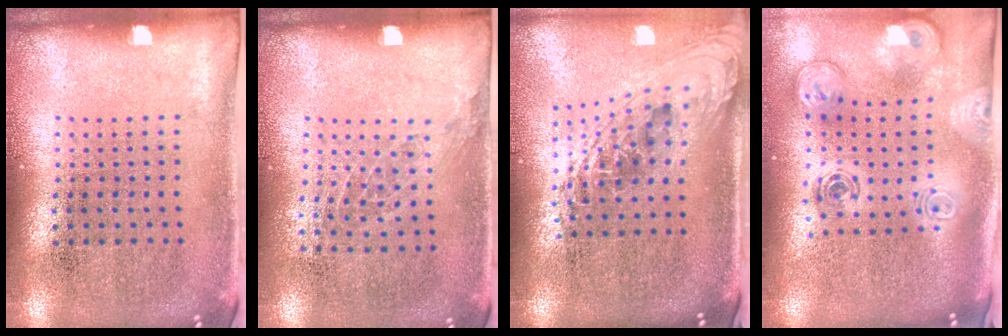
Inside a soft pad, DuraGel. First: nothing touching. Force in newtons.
{"total": 0.9, "press": 0.7, "slide": 0.6}
{"total": 2.3, "press": 1.7, "slide": 1.6}
{"total": 3.0, "press": 2.1, "slide": 2.2}